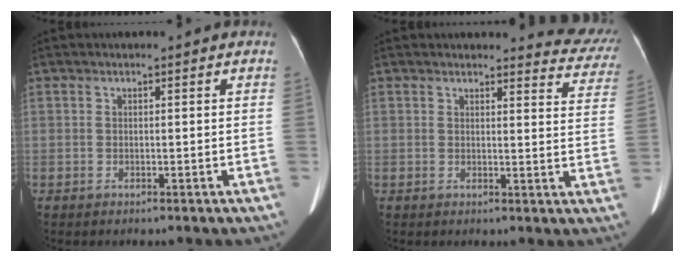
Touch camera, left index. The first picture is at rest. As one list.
[{"total": 8.5, "force": [8.4, 1.5, 0.3], "torque": [0.032, -0.070, 0.055]}]